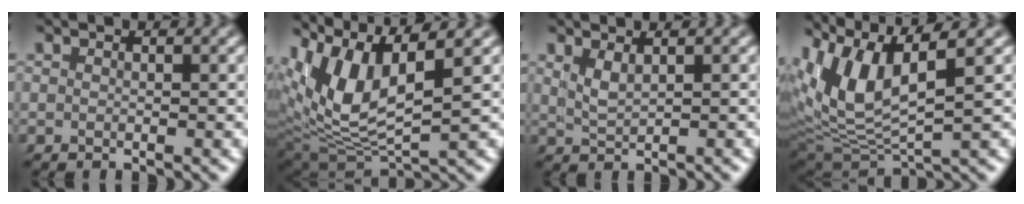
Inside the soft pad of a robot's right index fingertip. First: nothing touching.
{"total": 10.6, "force": [1.8, 7.4, 7.5], "torque": [-0.156, -0.011, 0.030]}
{"total": 1.4, "force": [0.9, 0.3, 1.0], "torque": [-0.029, -0.002, 0.022]}
{"total": 9.4, "force": [2.3, 6.3, 6.6], "torque": [-0.143, -0.005, 0.038]}